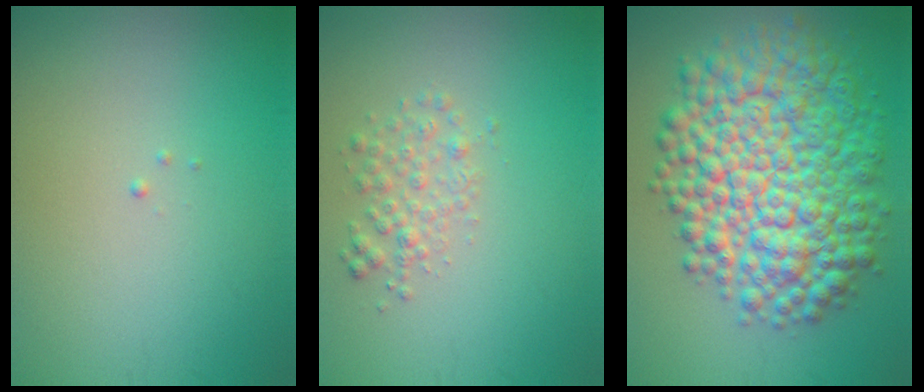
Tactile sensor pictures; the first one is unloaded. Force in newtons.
{"total": 2.0, "press": 2.0, "slide": 0.1}
{"total": 12.2, "press": 12.2, "slide": 0.2}